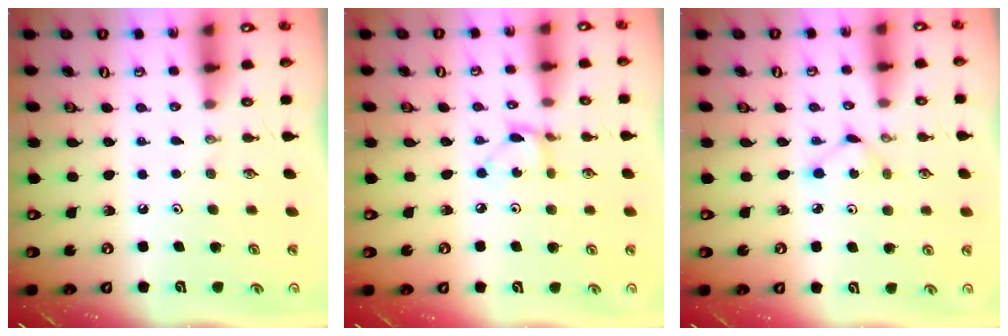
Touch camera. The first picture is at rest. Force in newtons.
{"total": 2.7, "press": 2.7, "slide": 0.2}
{"total": 2.8, "press": 2.7, "slide": 0.3}